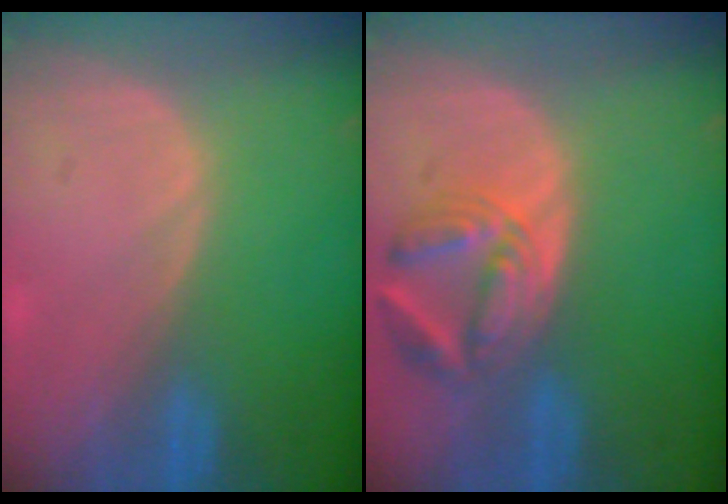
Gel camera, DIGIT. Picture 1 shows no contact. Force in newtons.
{"total": 6.5, "press": 6.4, "slide": 1.3}